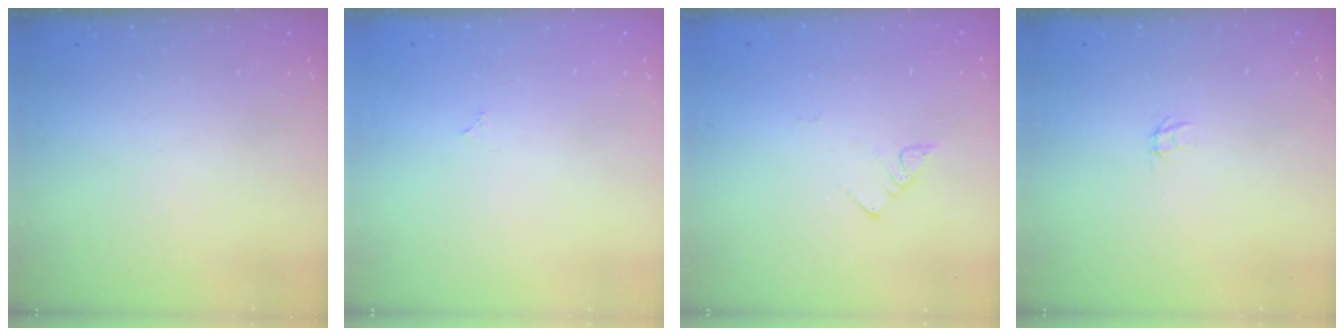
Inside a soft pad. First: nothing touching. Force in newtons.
{"total": 1.8, "press": 1.8, "slide": 0.3}
{"total": 2.7, "press": 2.6, "slide": 0.5}
{"total": 1.8, "press": 1.8, "slide": 0.1}